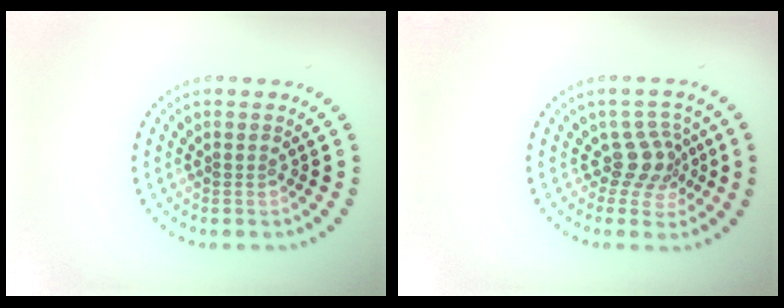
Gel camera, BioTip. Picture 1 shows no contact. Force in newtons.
{"total": 2.9, "press": 2.0, "slide": 2.0}